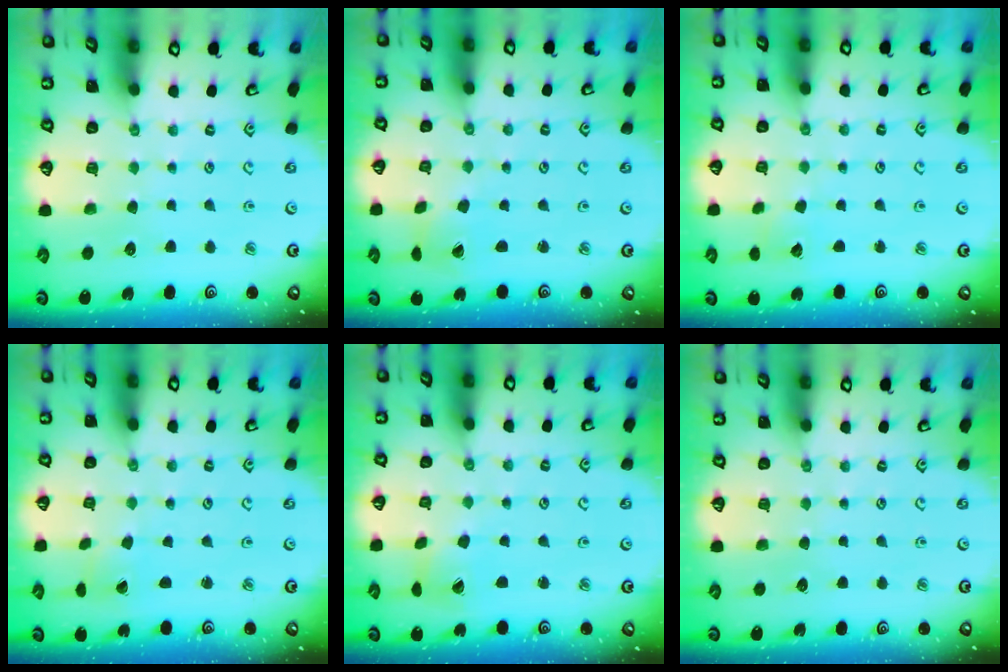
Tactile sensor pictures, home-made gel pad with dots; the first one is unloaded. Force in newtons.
{"total": 1.5, "press": 1.5, "slide": 0.2}
{"total": 3.5, "press": 3.5, "slide": 0.5}
{"total": 0.7, "press": 0.7, "slide": 0.1}
{"total": 4.5, "press": 4.4, "slide": 0.5}
{"total": 0.0}